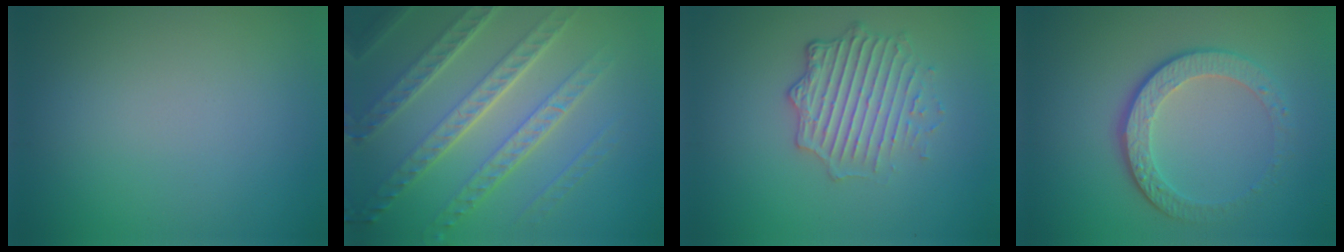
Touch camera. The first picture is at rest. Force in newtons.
{"total": 7.6, "press": 5.3, "slide": 5.5}
{"total": 4.8, "press": 3.6, "slide": 3.2}
{"total": 4.4, "press": 3.2, "slide": 2.9}